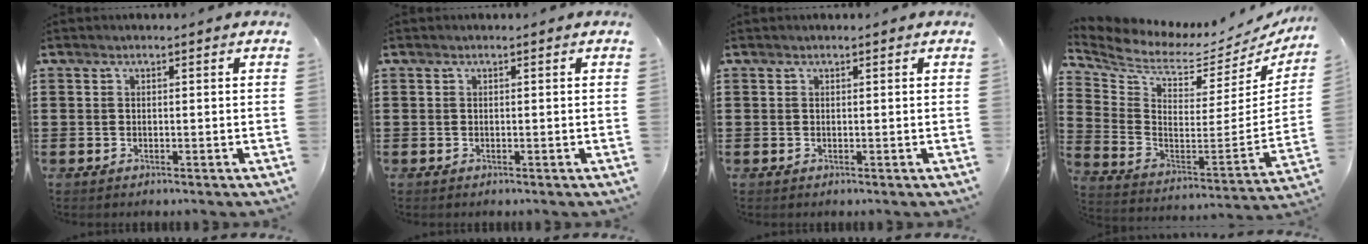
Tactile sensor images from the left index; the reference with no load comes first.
{"total": 0.0}
{"total": 0.0}
{"total": 4.9, "force": [4.2, 1.9, 1.7], "torque": [-0.064, -0.055, 0.067]}